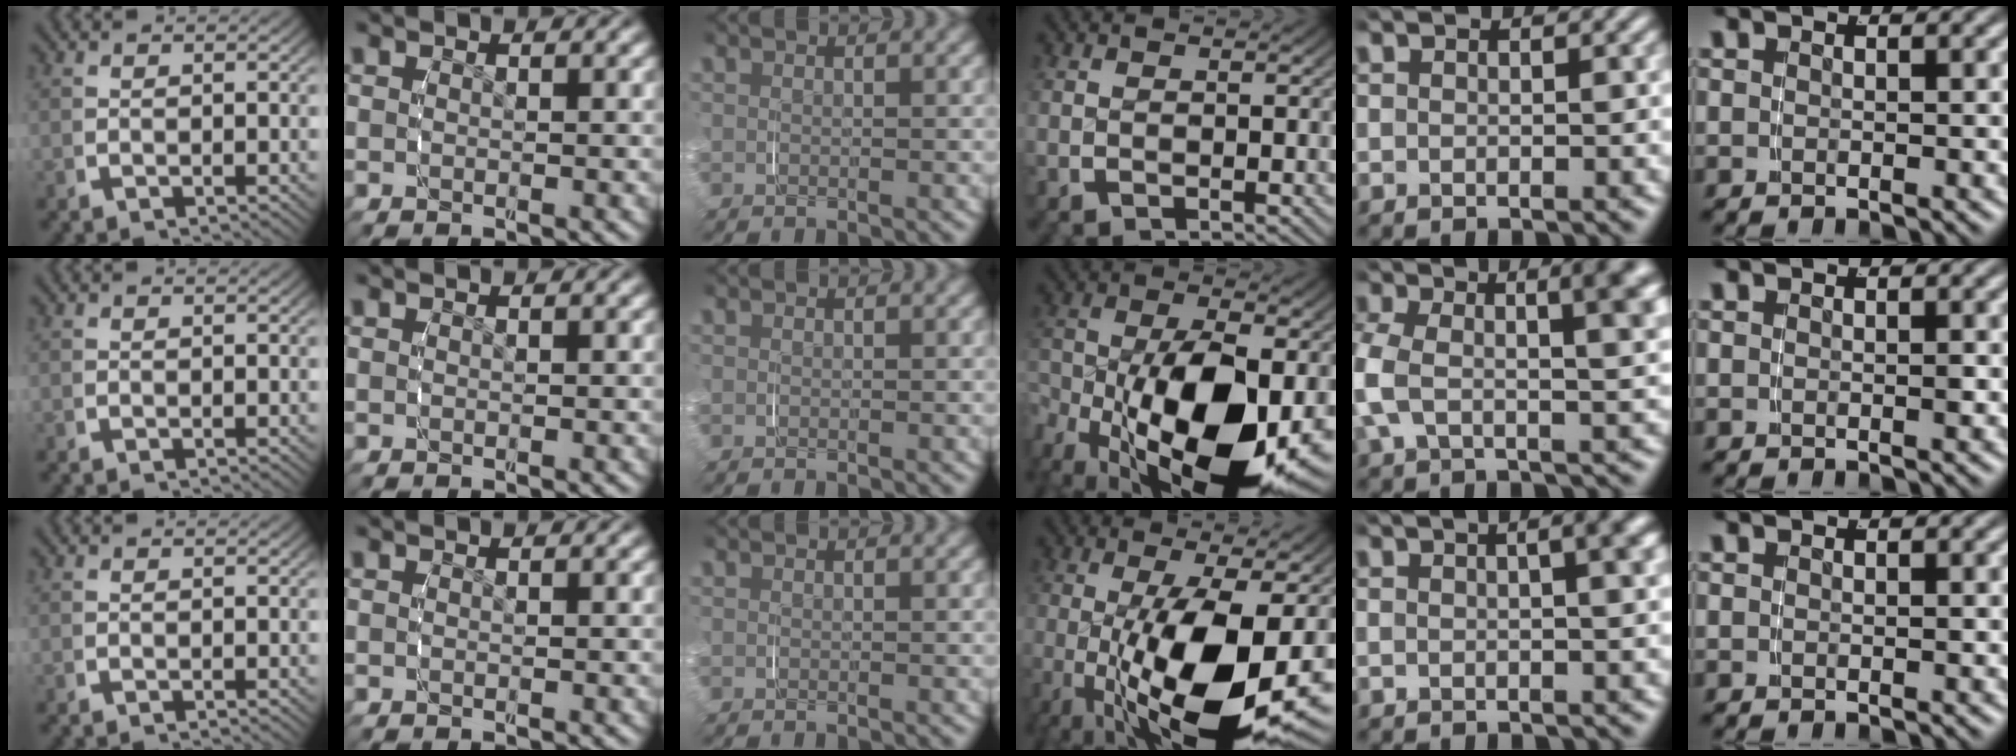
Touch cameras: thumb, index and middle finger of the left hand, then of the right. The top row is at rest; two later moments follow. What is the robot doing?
{"motion": "grasp_and_lifting", "object": "jar lid"}